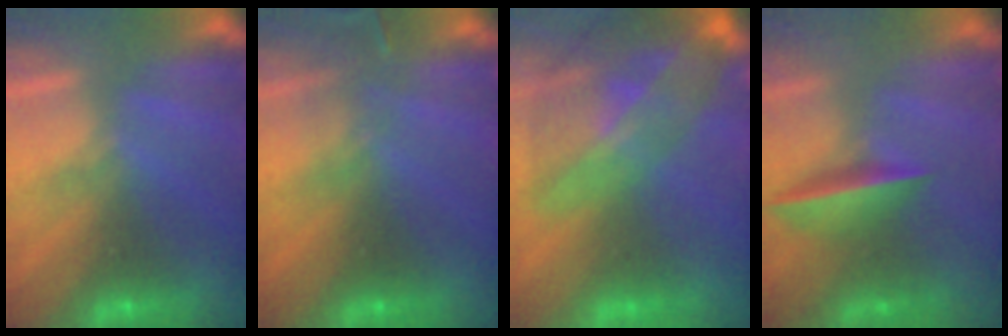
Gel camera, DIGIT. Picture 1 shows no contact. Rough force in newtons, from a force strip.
{"total": 3.0}
{"total": 7.3}
{"total": 1.2}